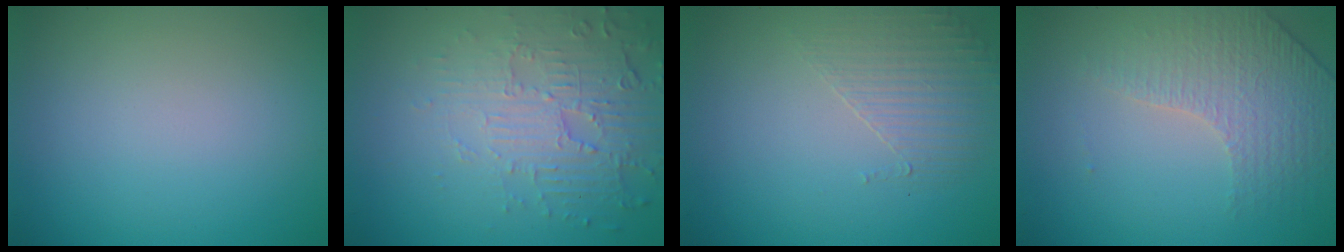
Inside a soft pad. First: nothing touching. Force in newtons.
{"total": 5.5, "press": 3.6, "slide": 4.1}
{"total": 1.7, "press": 0.9, "slide": 1.4}
{"total": 4.4, "press": 3.1, "slide": 3.2}